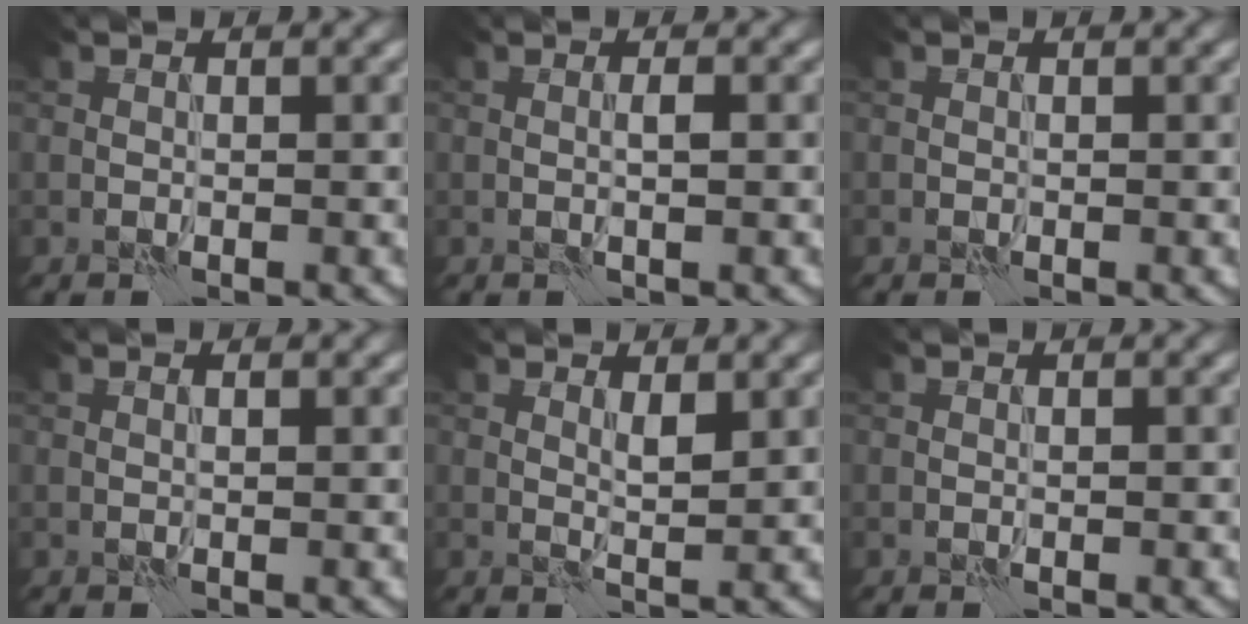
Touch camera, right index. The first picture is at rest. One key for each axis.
{"total": 1.0, "fx": -0.2, "fy": -0.2, "fz": 1.0, "tx": -0.020, "ty": 0.000, "tz": -0.001}
{"total": 0.0}
{"total": 0.8, "fx": 0.2, "fy": 0.0, "fz": 0.7, "tx": -0.010, "ty": -0.004, "tz": 0.006}
{"total": 1.5, "fx": 0.8, "fy": 0.2, "fz": 1.2, "tx": -0.024, "ty": -0.006, "tz": 0.015}
{"total": 0.0}